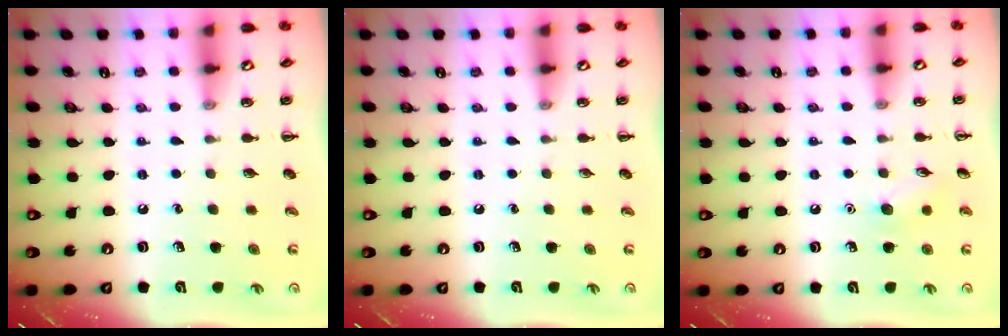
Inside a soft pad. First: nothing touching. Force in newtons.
{"total": 0.0}
{"total": 7.7, "press": 7.5, "slide": 1.6}